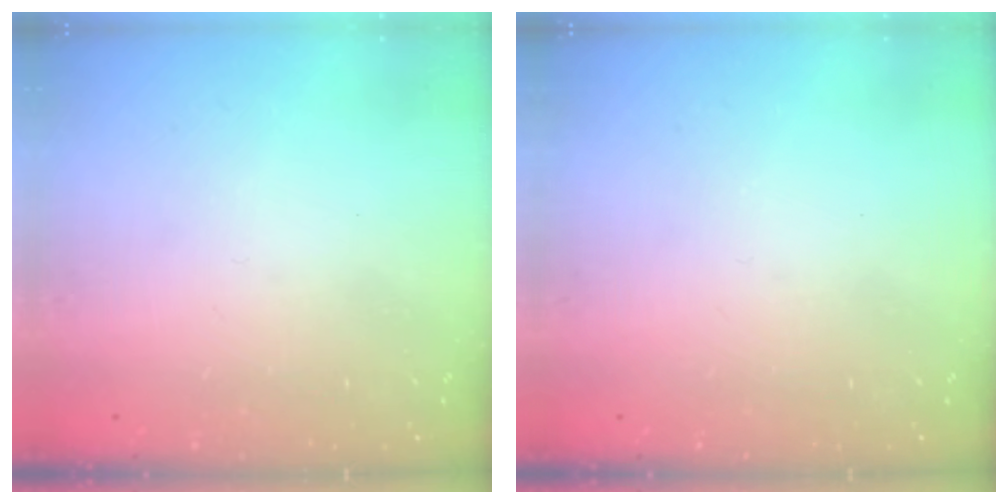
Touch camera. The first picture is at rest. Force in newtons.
{"total": 0.0}